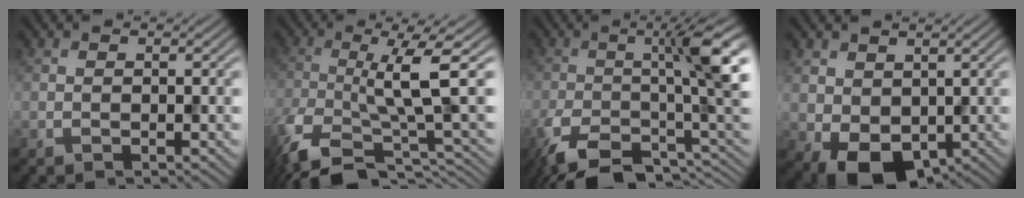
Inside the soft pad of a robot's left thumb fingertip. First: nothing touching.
{"total": 10.6, "force": [-4.3, 2.2, 9.4], "torque": [-0.149, 0.002, -0.085]}
{"total": 11.9, "force": [-5.2, 2.9, 10.3], "torque": [-0.143, -0.004, -0.100]}
{"total": 6.8, "force": [-0.6, 5.0, 4.6], "torque": [-0.106, -0.019, -0.009]}